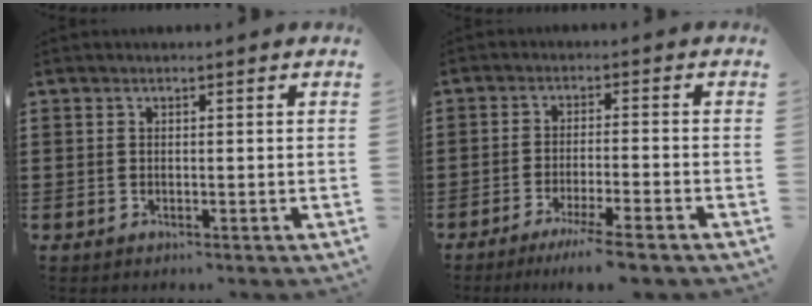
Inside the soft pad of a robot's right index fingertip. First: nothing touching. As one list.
[{"total": 5.2, "force": [-4.1, -0.5, 3.2], "torque": [-0.063, -0.018, -0.078]}]